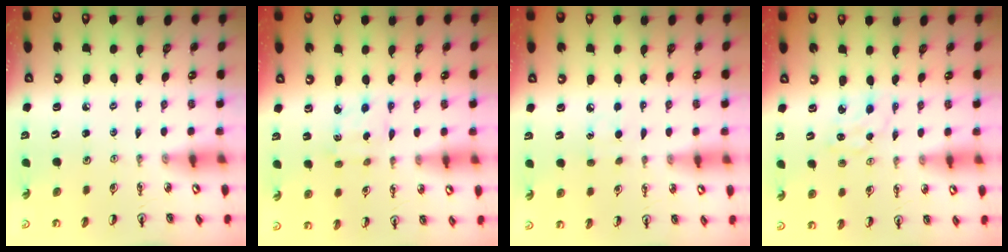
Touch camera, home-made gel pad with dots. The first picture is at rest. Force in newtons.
{"total": 2.7, "press": 2.7, "slide": 0.5}
{"total": 4.9, "press": 4.9, "slide": 0.6}
{"total": 1.5, "press": 1.4, "slide": 0.4}